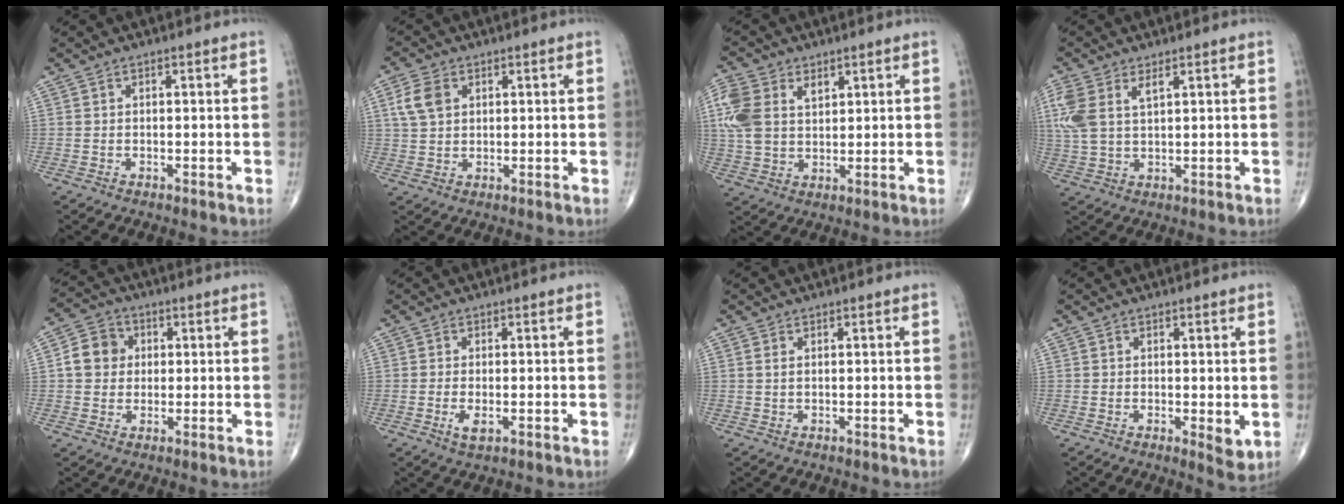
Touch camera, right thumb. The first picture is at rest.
{"total": 5.7, "force": [1.9, 4.0, 3.6], "torque": [-0.067, 0.002, 0.037]}
{"total": 10.7, "force": [3.7, 7.2, 6.9], "torque": [-0.143, 0.000, 0.074]}
{"total": 8.1, "force": [3.2, 4.0, 6.3], "torque": [-0.154, 0.007, 0.072]}
{"total": 7.0, "force": [0.8, 6.2, 3.2], "torque": [-0.039, 0.010, 0.004]}
{"total": 2.5, "force": [-0.7, 1.0, 2.2], "torque": [-0.044, -0.005, -0.013]}
{"total": 0.7, "force": [0.3, 0.3, 0.6], "torque": [-0.016, 0.005, 0.008]}
{"total": 3.0, "force": [-0.2, 1.0, 2.8], "torque": [-0.035, -0.011, -0.004]}